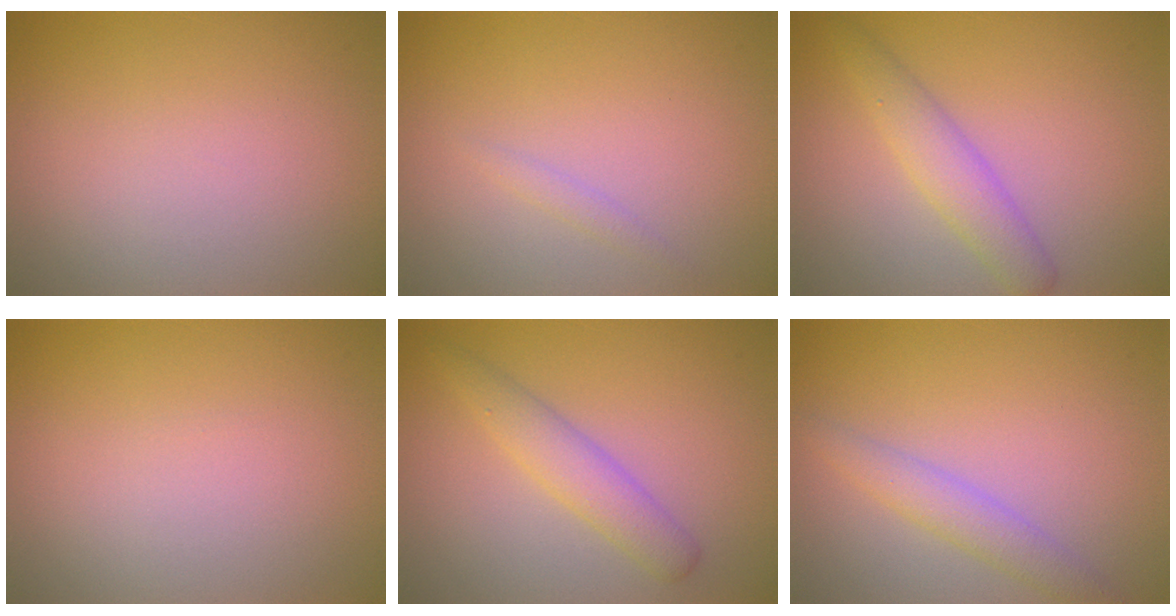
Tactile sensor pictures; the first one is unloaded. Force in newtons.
{"total": 0.7, "press": 0.7, "slide": 0.1}
{"total": 2.9, "press": 2.9, "slide": 0.1}
{"total": 0.0}
{"total": 2.8, "press": 2.7, "slide": 0.1}
{"total": 2.5, "press": 2.5, "slide": 0.1}